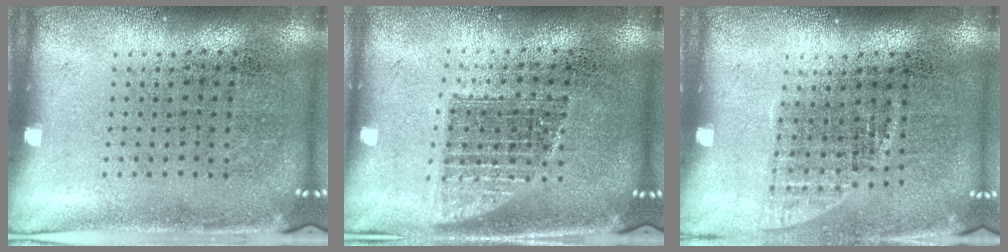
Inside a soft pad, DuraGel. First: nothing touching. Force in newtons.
{"total": 1.3, "press": 1.1, "slide": 0.7}
{"total": 1.0, "press": 0.9, "slide": 0.4}